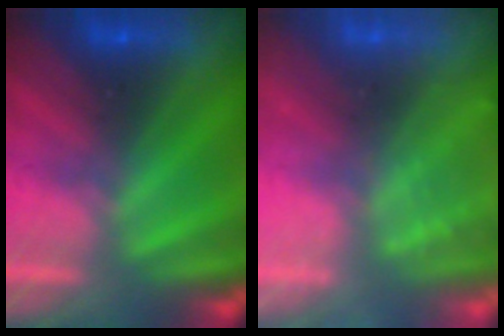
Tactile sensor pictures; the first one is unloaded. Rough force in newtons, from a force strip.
{"total": 2.4}